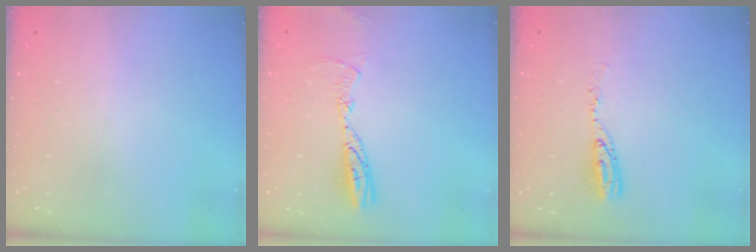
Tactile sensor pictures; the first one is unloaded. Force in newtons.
{"total": 9.3, "press": 9.3, "slide": 0.9}
{"total": 6.8, "press": 6.8, "slide": 0.6}